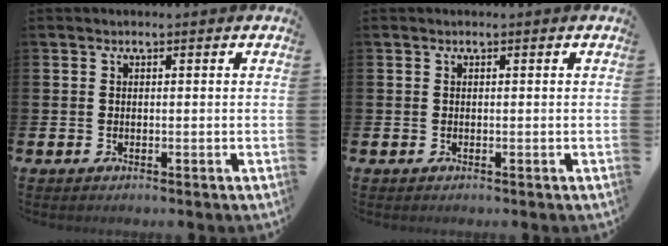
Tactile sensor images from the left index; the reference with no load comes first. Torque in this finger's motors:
{"motor_torque": [-0.01, 0.01, 0.00, 0.00]}